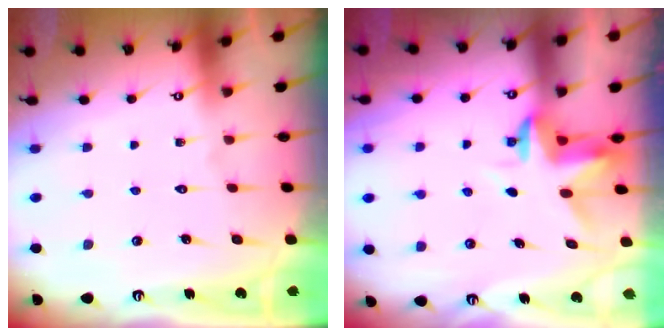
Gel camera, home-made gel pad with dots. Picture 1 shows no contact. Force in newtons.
{"total": 3.5, "press": 3.5, "slide": 0.2}